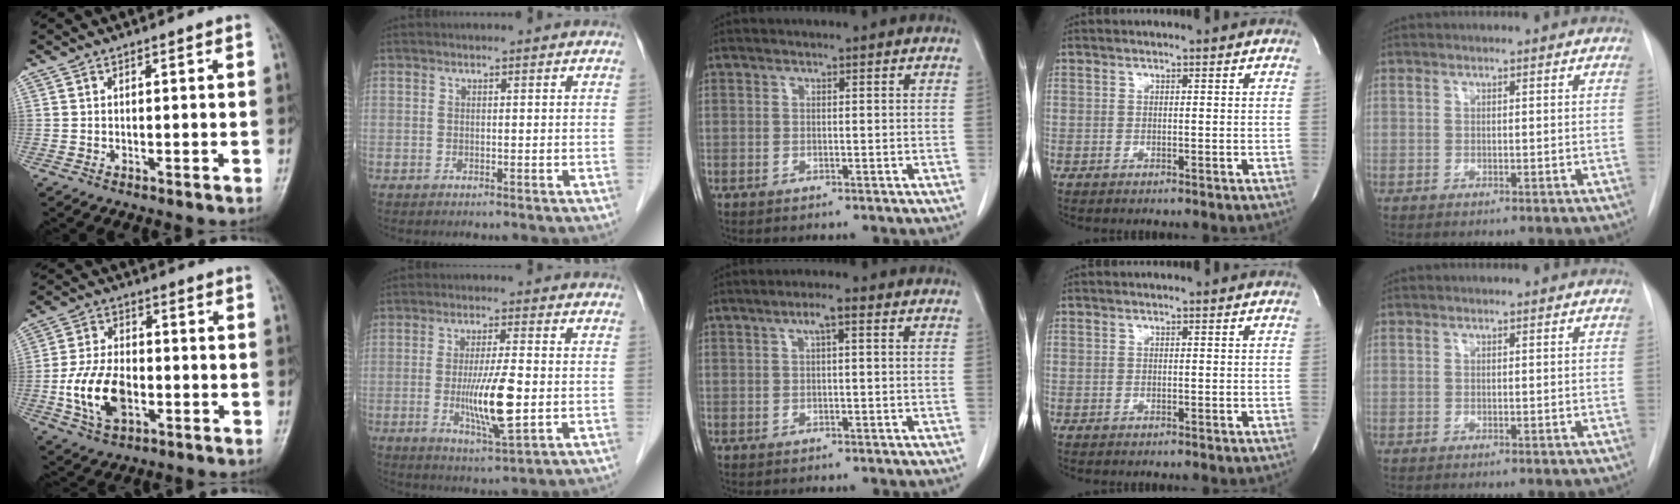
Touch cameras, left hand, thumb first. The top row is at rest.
{"thumb": {"total": 11.4, "force": [-2.8, 7.0, 8.5], "torque": [-0.156, 0.010, -0.052]}, "index": {"total": 8.7, "force": [-1.2, 0.7, 8.6], "torque": [-0.160, -0.021, -0.023]}, "middle": {"total": 2.4, "force": [0.9, 0.4, 2.2], "torque": [-0.039, 0.009, 0.015]}}